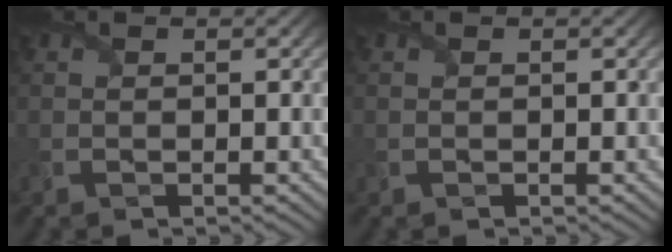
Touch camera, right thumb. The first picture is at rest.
{"total": 0.0}